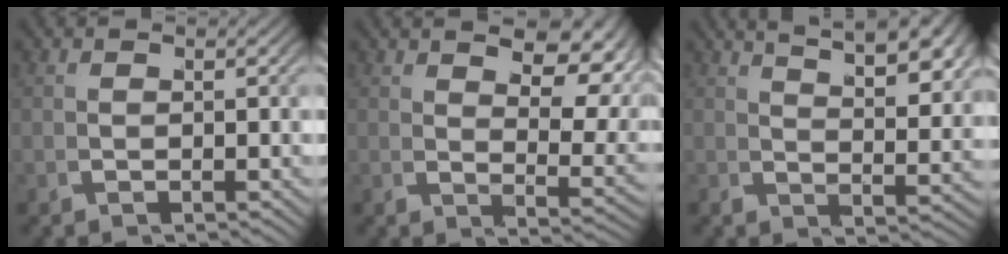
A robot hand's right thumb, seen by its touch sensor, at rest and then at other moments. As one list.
[{"total": 7.4, "force": [3.8, 2.9, 5.6], "torque": [-0.055, 0.002, 0.063]}, {"total": 6.9, "force": [4.8, 2.2, 4.4], "torque": [-0.047, 0.013, 0.075]}]